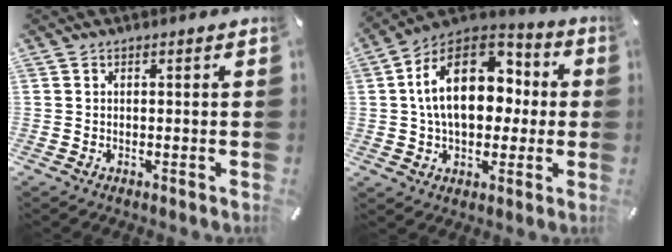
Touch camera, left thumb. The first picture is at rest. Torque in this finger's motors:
{"motor_torque": [2.38, 2.62, 0.91, -0.02, 0.28]}